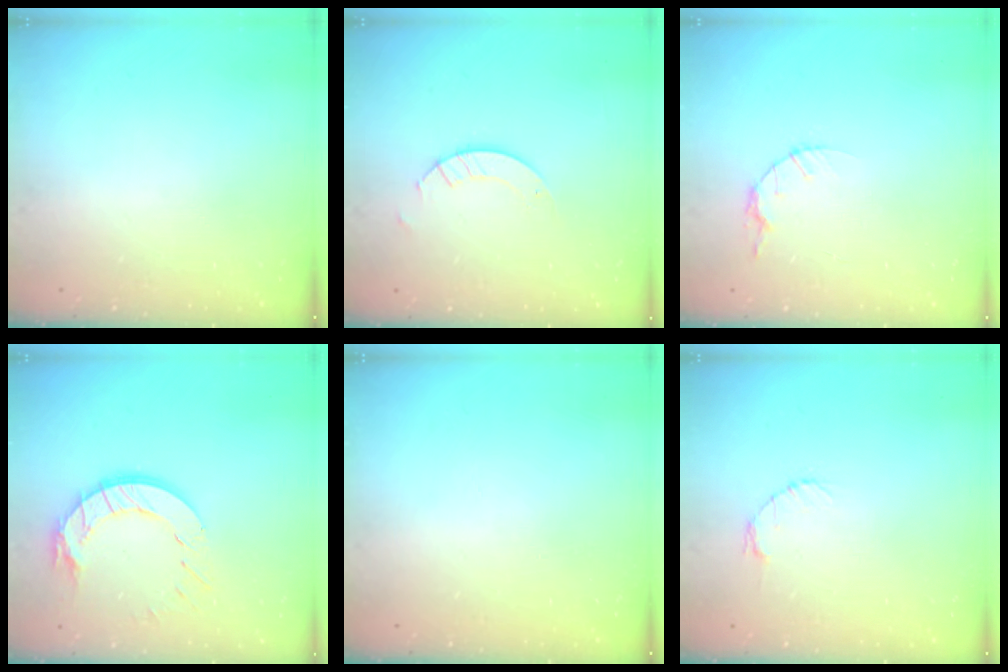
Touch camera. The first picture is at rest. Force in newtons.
{"total": 3.2, "press": 3.2, "slide": 0.2}
{"total": 4.1, "press": 4.1, "slide": 0.5}
{"total": 11.5, "press": 11.4, "slide": 1.2}
{"total": 0.0}
{"total": 2.7, "press": 2.7, "slide": 0.4}